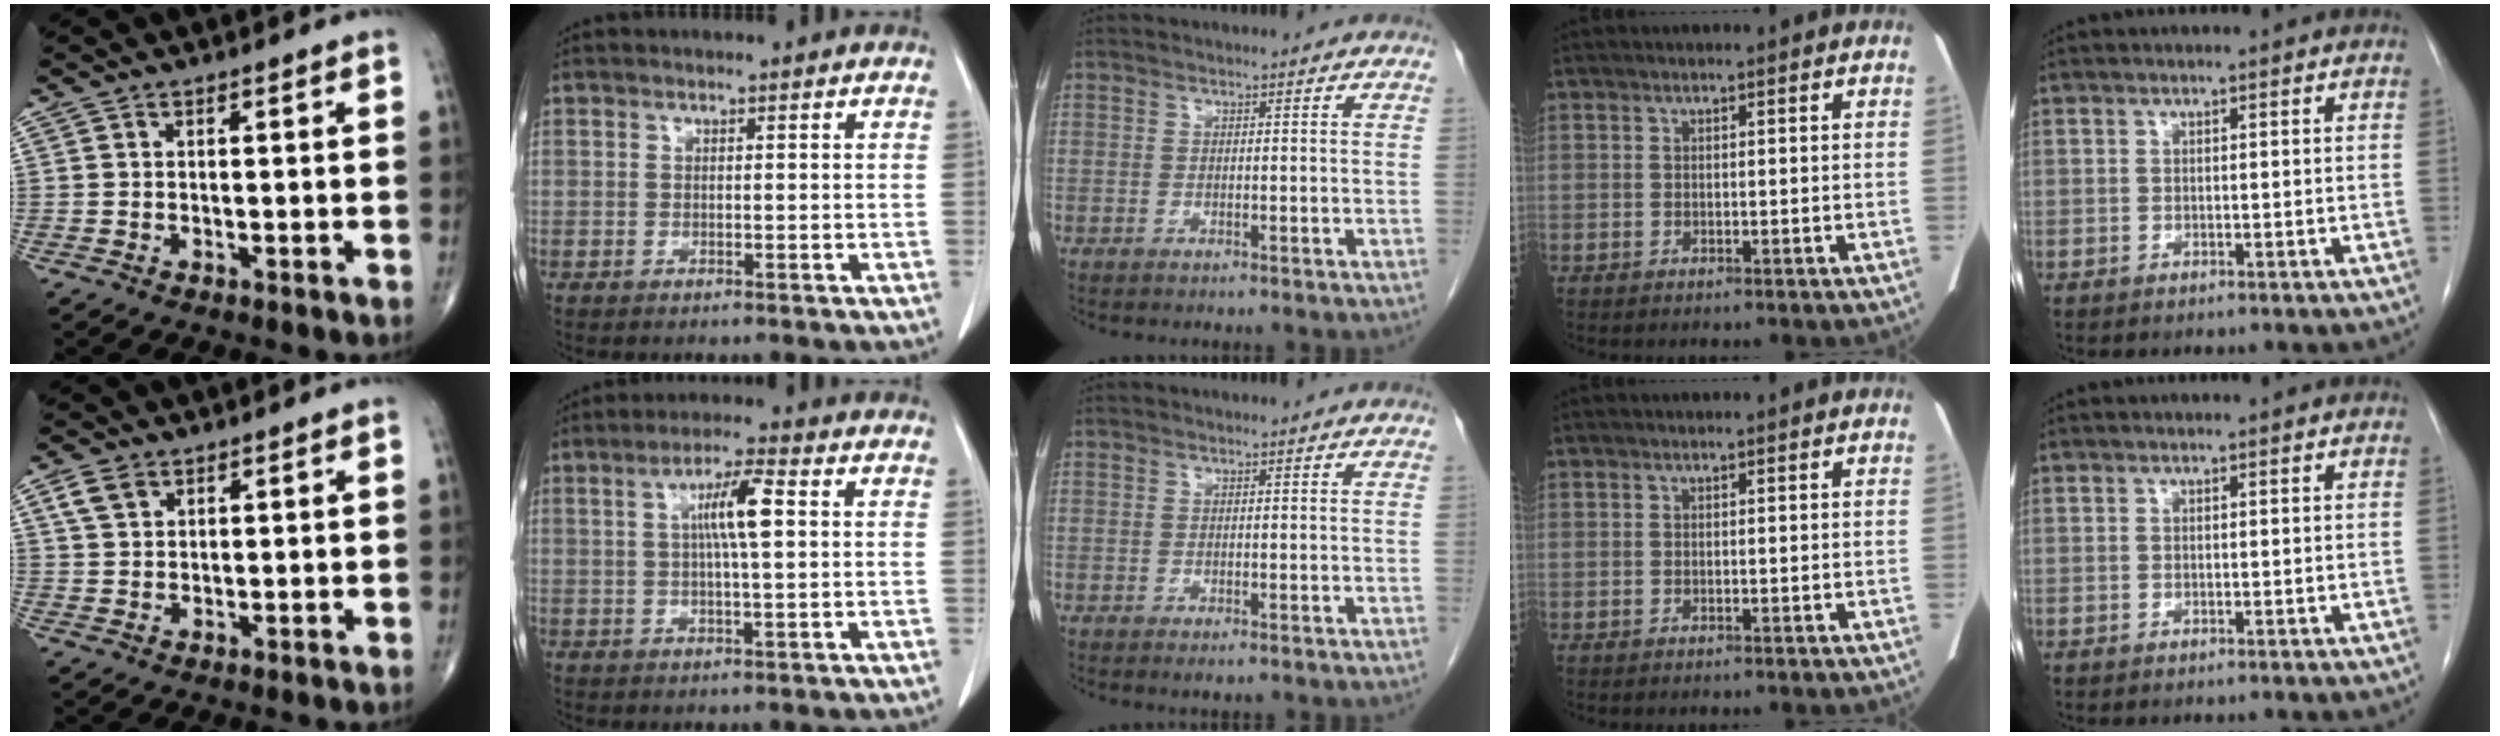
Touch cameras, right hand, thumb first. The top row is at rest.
{"thumb": {"total": 3.9, "force": [2.1, 2.6, 2.1], "torque": [-0.038, 0.001, 0.045]}, "index": {"total": 6.8, "force": [1.2, 0.5, 6.6], "torque": [-0.120, 0.008, 0.018]}, "middle": {"total": 1.0, "force": [-0.6, 0.3, 0.7], "torque": [-0.011, -0.004, -0.004]}}